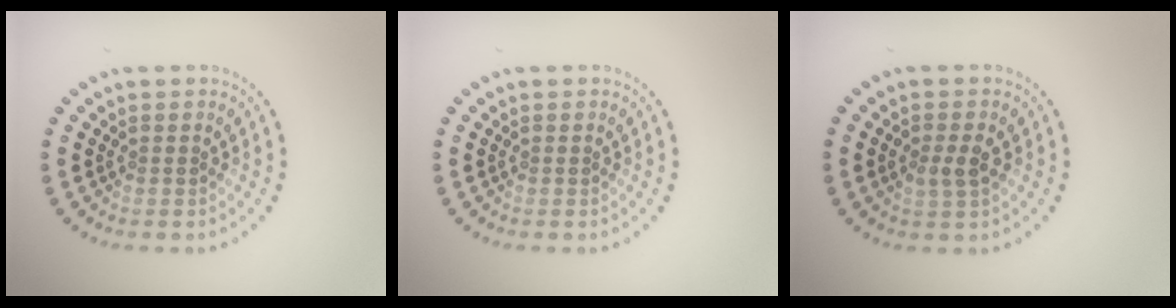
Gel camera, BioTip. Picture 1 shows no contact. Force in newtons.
{"total": 0.0}
{"total": 1.8, "press": 1.7, "slide": 0.2}